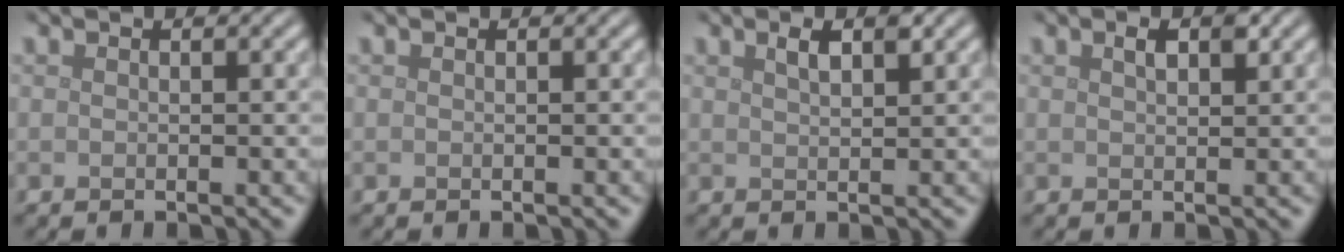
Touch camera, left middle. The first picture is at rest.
{"total": 0.0}
{"total": 1.9, "force": [1.2, 0.5, 1.4], "torque": [-0.023, 0.004, 0.020]}
{"total": 1.7, "force": [0.9, 0.7, 1.3], "torque": [-0.022, 0.003, 0.016]}